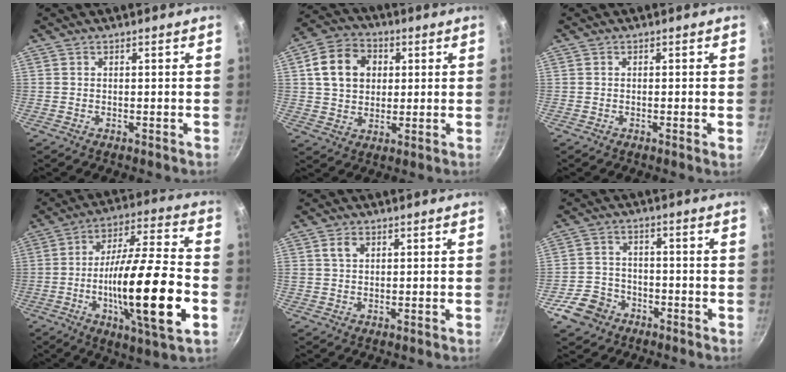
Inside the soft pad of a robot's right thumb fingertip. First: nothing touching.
{"total": 11.5, "force": [2.7, 9.1, 6.6], "torque": [-0.098, 0.009, 0.037]}
{"total": 1.2, "force": [-0.4, 0.0, 1.1], "torque": [-0.018, -0.002, -0.009]}
{"total": 23.2, "force": [-5.7, 4.9, 21.9], "torque": [-0.360, 0.027, -0.096]}
{"total": 2.6, "force": [0.9, 1.8, 1.6], "torque": [-0.022, 0.003, 0.017]}
{"total": 7.3, "force": [-4.0, 5.6, 2.4], "torque": [-0.037, 0.036, -0.072]}